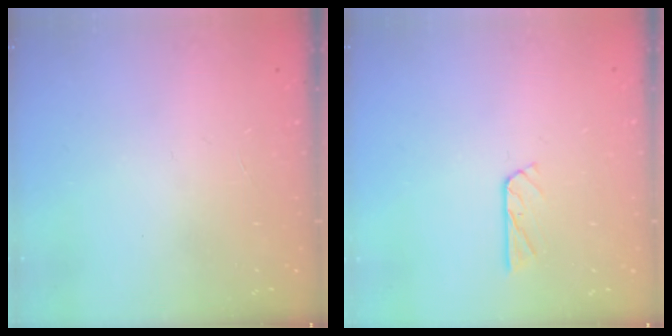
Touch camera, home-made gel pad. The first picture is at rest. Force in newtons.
{"total": 3.7, "press": 3.6, "slide": 0.4}